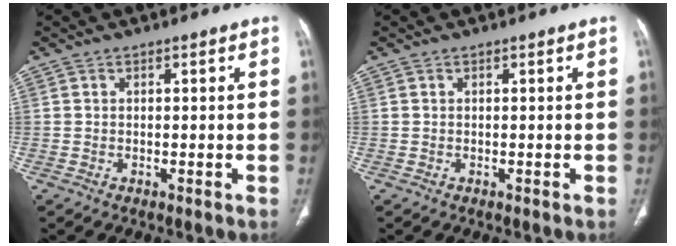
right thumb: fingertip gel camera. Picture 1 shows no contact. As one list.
[{"total": 0.0}]